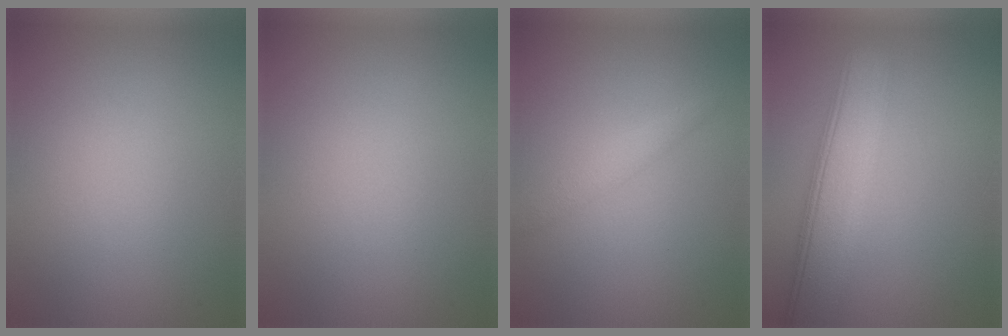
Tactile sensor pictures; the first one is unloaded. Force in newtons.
{"total": 0.0}
{"total": 1.4, "press": 1.4, "slide": 0.1}
{"total": 7.0, "press": 7.0, "slide": 0.8}